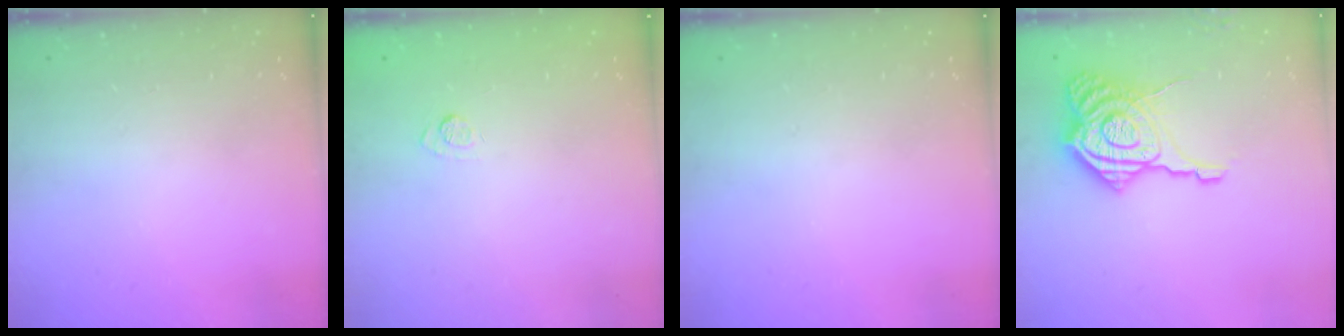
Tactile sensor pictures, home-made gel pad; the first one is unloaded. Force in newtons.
{"total": 7.5, "press": 7.3, "slide": 1.4}
{"total": 0.0}
{"total": 16.3, "press": 16.2, "slide": 1.8}